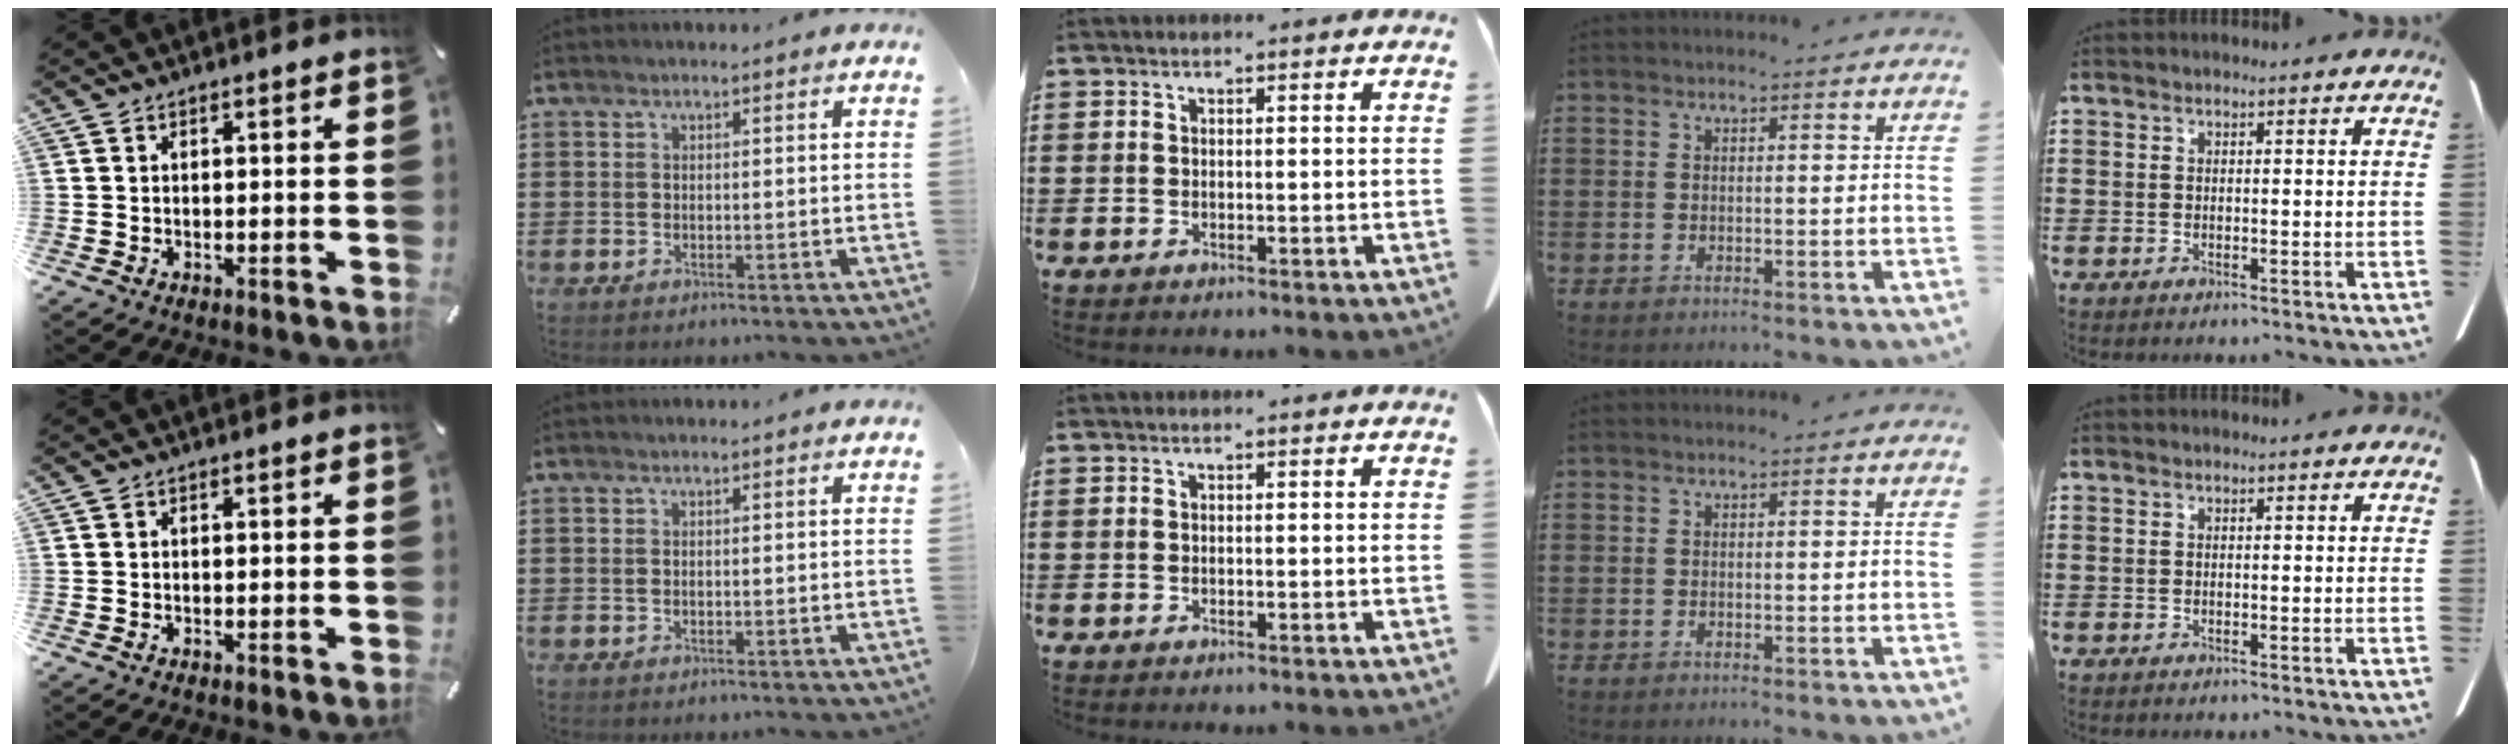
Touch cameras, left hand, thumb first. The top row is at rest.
{}